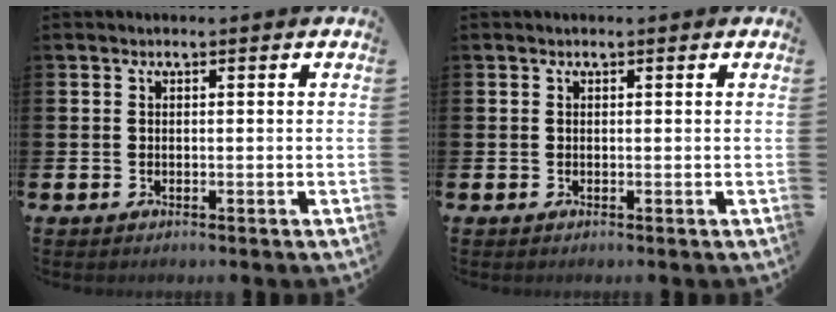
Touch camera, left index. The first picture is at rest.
{"total": 0.0}